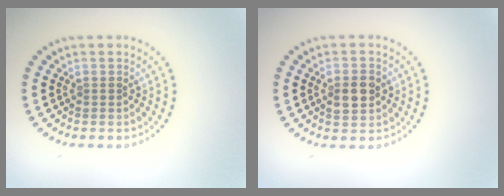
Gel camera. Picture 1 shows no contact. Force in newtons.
{"total": 2.8, "press": 2.8, "slide": 0.1}